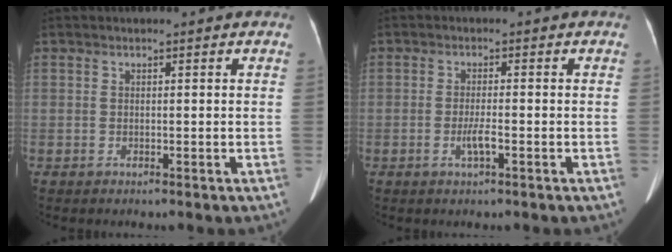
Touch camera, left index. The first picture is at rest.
{"total": 2.2, "force": [-0.9, 0.1, 2.0], "torque": [-0.042, -0.003, -0.018]}